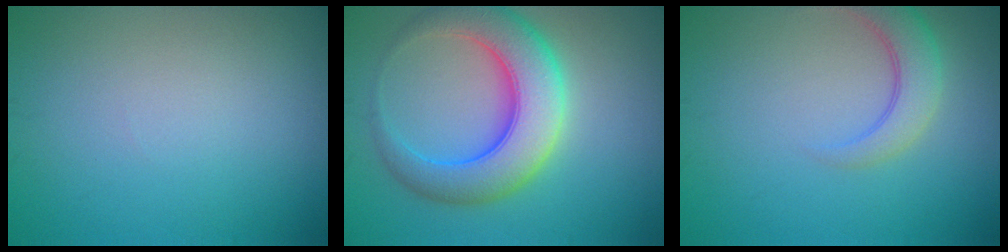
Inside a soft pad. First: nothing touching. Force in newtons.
{"total": 8.0, "press": 8.0, "slide": 0.1}
{"total": 3.6, "press": 3.6, "slide": 0.2}